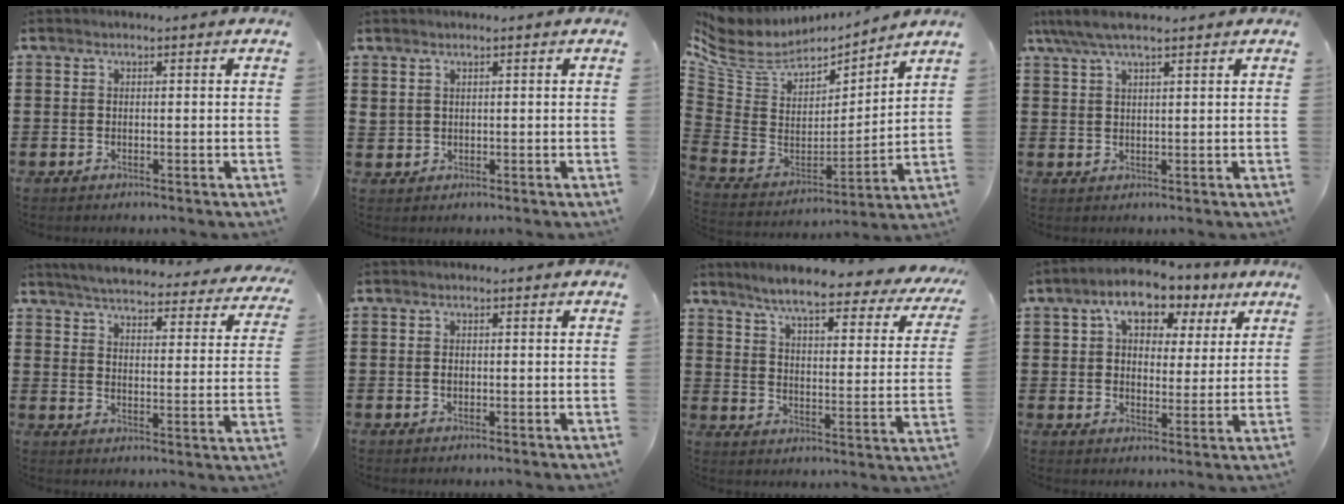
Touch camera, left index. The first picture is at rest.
{"total": 1.3, "force": [0.9, 0.8, 0.2], "torque": [-0.009, 0.004, 0.018]}
{"total": 7.9, "force": [5.8, 4.1, 3.4], "torque": [-0.107, -0.046, 0.102]}
{"total": 4.8, "force": [3.3, 1.0, 3.3], "torque": [-0.070, 0.001, 0.062]}
{"total": 5.1, "force": [4.9, -0.2, 1.3], "torque": [-0.050, -0.037, 0.081]}
{"total": 0.8, "force": [-0.1, 0.7, 0.5], "torque": [-0.013, 0.001, -0.003]}
{"total": 6.9, "force": [6.0, 0.1, 3.5], "torque": [-0.084, -0.039, 0.097]}
{"total": 8.0, "force": [4.8, 4.6, 4.3], "torque": [-0.079, -0.002, 0.079]}